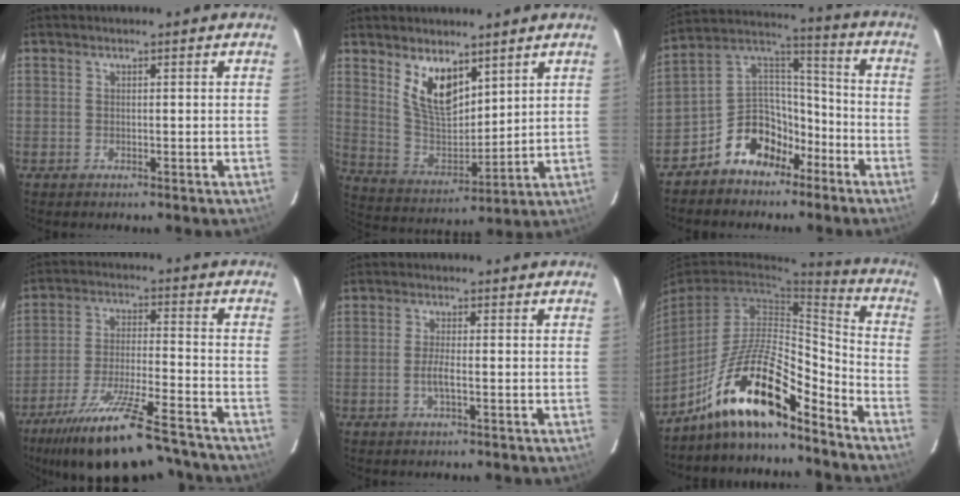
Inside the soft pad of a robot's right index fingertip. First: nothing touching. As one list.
[{"total": 10.4, "force": [6.3, 4.9, 6.8], "torque": [-0.126, -0.005, 0.133]}, {"total": 12.3, "force": [-7.7, 8.3, 4.8], "torque": [-0.104, 0.056, -0.129]}, {"total": 21.3, "force": [-17.9, 3.7, 11.0], "torque": [-0.211, -0.040, -0.276]}, {"total": 2.3, "force": [-0.9, 0.1, 2.1], "torque": [-0.043, -0.004, -0.016]}, {"total": 15.8, "force": [-11.8, 3.5, 9.9], "torque": [-0.193, 0.006, -0.216]}]